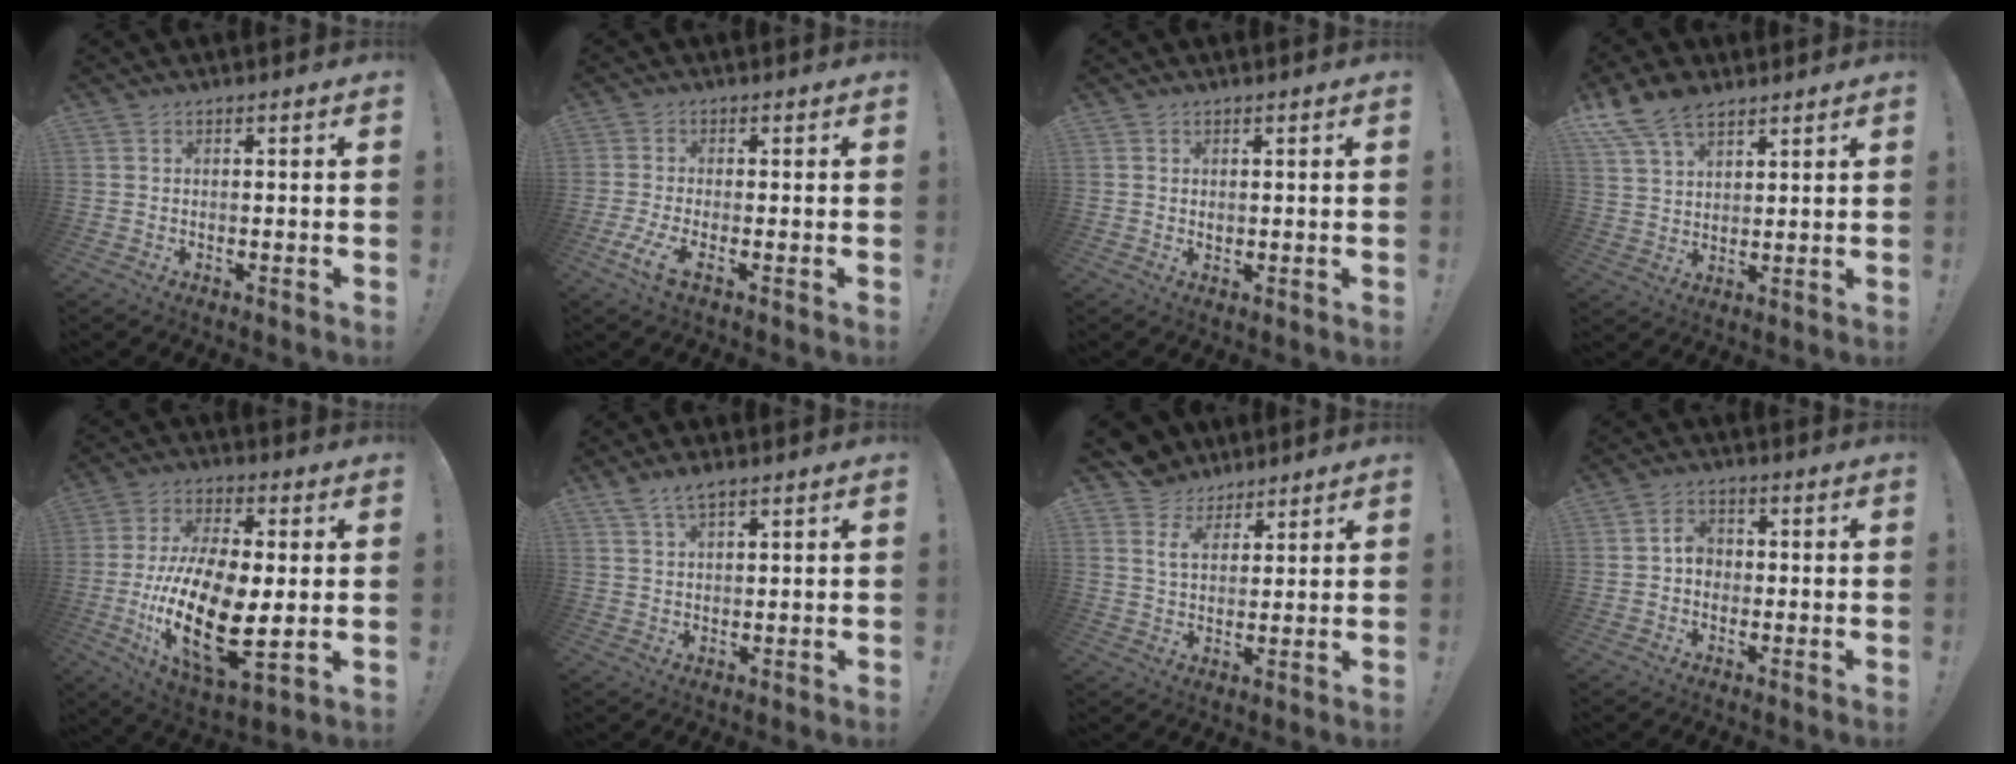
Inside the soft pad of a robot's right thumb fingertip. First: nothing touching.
{"total": 5.2, "force": [-1.9, 1.6, 4.6], "torque": [-0.106, -0.015, -0.035]}
{"total": 1.0, "force": [0.5, 0.8, 0.1], "torque": [0.005, -0.001, 0.008]}
{"total": 11.0, "force": [7.7, 6.1, 5.0], "torque": [-0.093, -0.033, 0.151]}
{"total": 23.8, "force": [-3.0, 11.4, 20.7], "torque": [-0.396, 0.001, -0.040]}
{"total": 4.6, "force": [3.4, 1.5, 2.8], "torque": [-0.042, -0.017, 0.061]}
{"total": 7.8, "force": [5.1, 5.3, 2.5], "torque": [-0.054, -0.031, 0.100]}
{"total": 4.2, "force": [-0.8, 3.4, 2.4], "torque": [-0.039, 0.011, -0.015]}